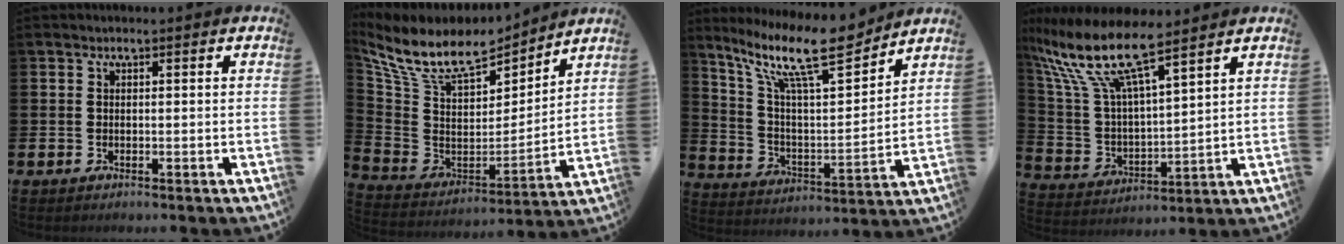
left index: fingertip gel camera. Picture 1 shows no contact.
{"total": 10.7, "force": [9.0, 3.9, 4.1], "torque": [-0.127, -0.051, 0.162]}
{"total": 14.1, "force": [10.8, 3.2, 8.5], "torque": [-0.184, -0.054, 0.187]}
{"total": 11.3, "force": [9.4, 2.0, 5.9], "torque": [-0.155, -0.051, 0.159]}